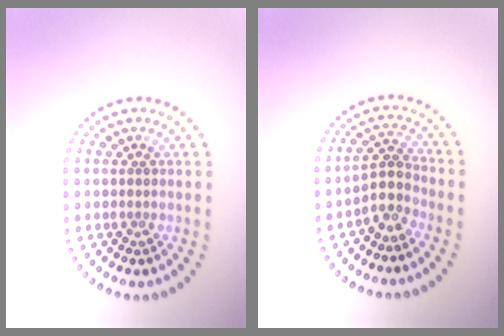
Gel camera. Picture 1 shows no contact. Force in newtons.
{"total": 2.5, "press": 1.8, "slide": 1.7}